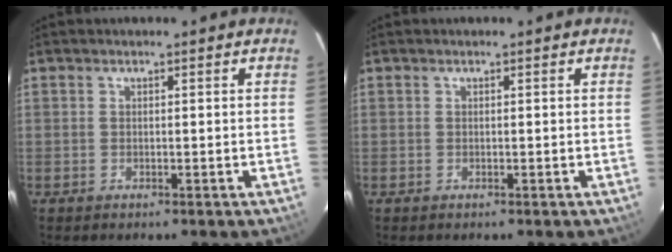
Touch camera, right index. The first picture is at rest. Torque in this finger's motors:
{"motor_torque": [0.06, 0.00, 0.00, 0.01]}